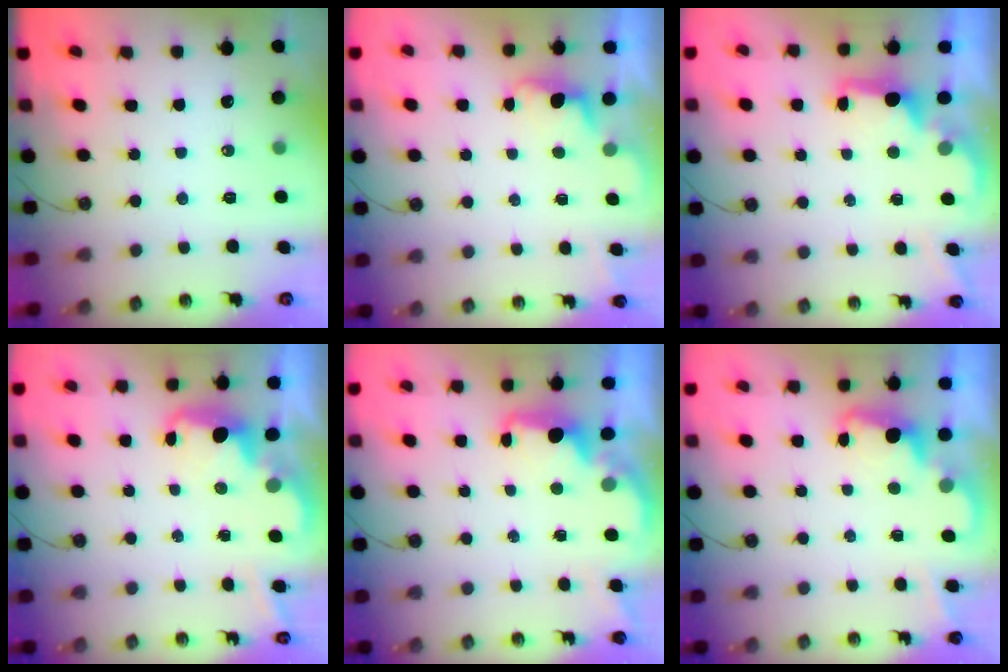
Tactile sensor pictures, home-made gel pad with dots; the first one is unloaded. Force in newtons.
{"total": 0.9, "press": 0.6, "slide": 0.7}
{"total": 2.1, "press": 2.0, "slide": 0.8}
{"total": 2.6, "press": 2.6, "slide": 0.5}
{"total": 2.1, "press": 1.9, "slide": 0.8}
{"total": 2.5, "press": 2.4, "slide": 0.5}